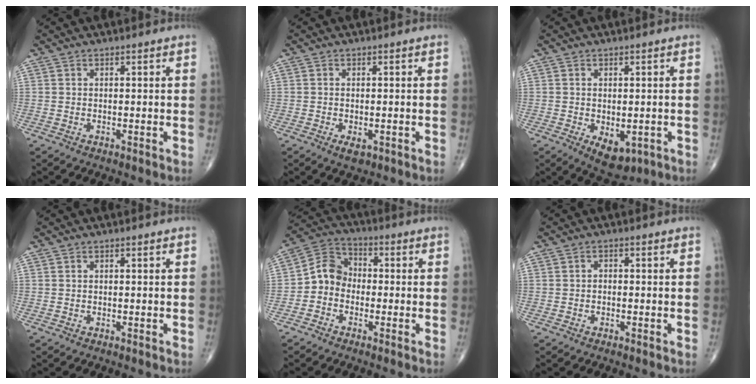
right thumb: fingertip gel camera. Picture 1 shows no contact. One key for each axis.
{"total": 2.0, "fx": -0.8, "fy": 1.1, "fz": 1.5, "tx": -0.021, "ty": -0.001, "tz": -0.010}
{"total": 6.0, "fx": -1.8, "fy": 3.6, "fz": 4.5, "tx": -0.055, "ty": -0.005, "tz": -0.011}
{"total": 0.0}
{"total": 7.0, "fx": -1.8, "fy": 5.9, "fz": 3.2, "tx": -0.039, "ty": 0.032, "tz": -0.053}
{"total": 0.8, "fx": -0.4, "fy": 0.6, "fz": 0.4, "tx": 0.003, "ty": 0.004, "tz": -0.011}